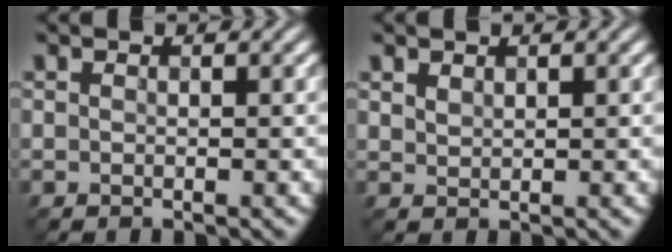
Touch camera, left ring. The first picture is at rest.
{"total": 1.0, "force": [0.8, 0.4, 0.3], "torque": [-0.011, -0.001, 0.019]}